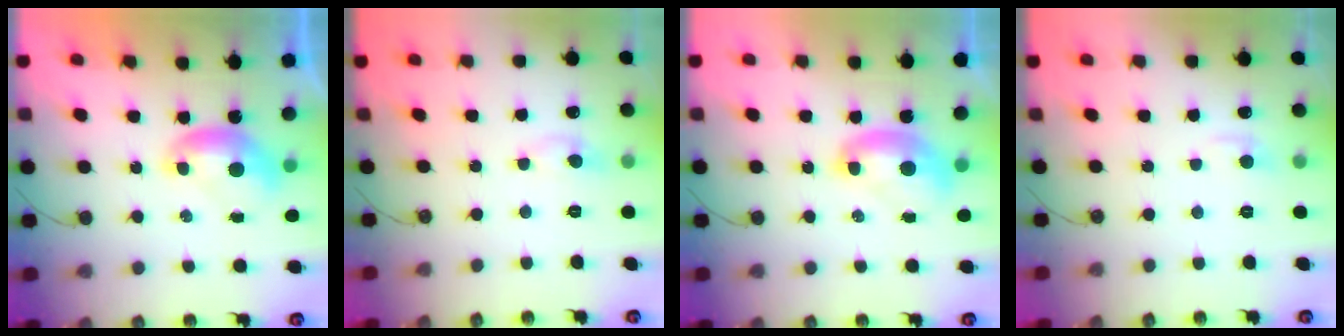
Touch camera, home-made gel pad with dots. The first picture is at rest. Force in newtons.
{"total": 0.7, "press": 0.6, "slide": 0.4}
{"total": 2.2, "press": 2.2, "slide": 0.1}
{"total": 0.9, "press": 0.6, "slide": 0.7}